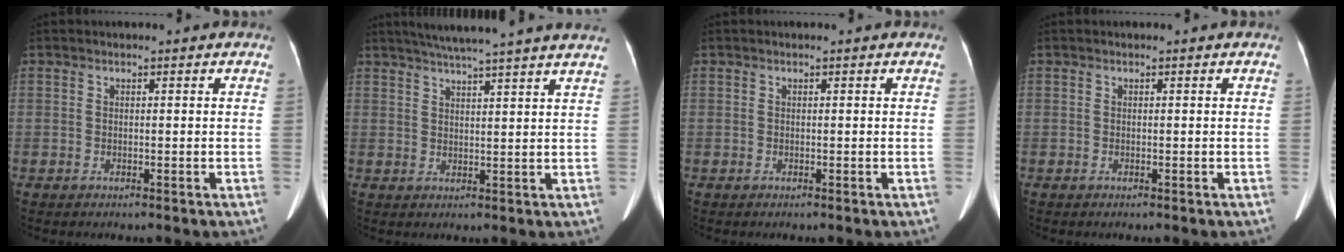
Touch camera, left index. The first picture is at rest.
{"total": 15.3, "force": [13.2, -0.8, 7.7], "torque": [-0.128, 0.013, 0.167]}
{"total": 0.0}
{"total": 0.0}